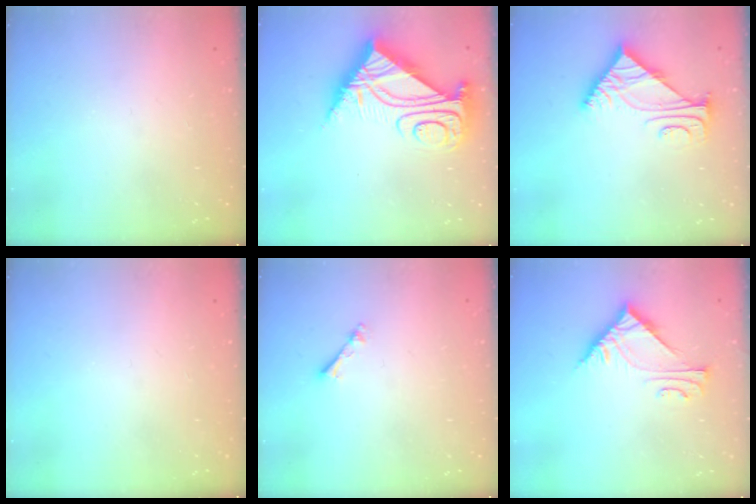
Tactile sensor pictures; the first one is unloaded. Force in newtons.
{"total": 12.4, "press": 12.3, "slide": 1.1}
{"total": 5.3, "press": 5.2, "slide": 0.7}
{"total": 0.0}
{"total": 1.7, "press": 1.7, "slide": 0.3}
{"total": 7.2, "press": 7.2, "slide": 0.3}